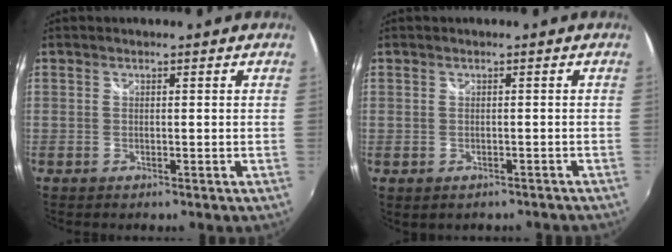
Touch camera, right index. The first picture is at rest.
{"total": 2.8, "force": [-1.7, 1.9, 1.0], "torque": [-0.023, -0.011, -0.018]}